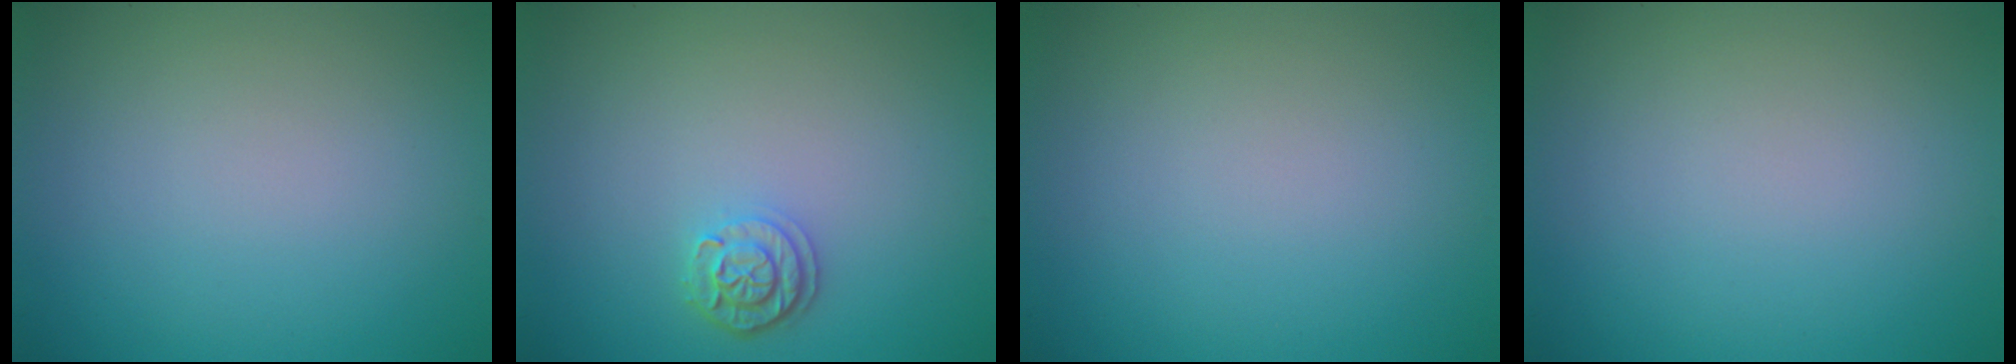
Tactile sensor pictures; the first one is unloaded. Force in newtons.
{"total": 2.1, "press": 1.8, "slide": 0.9}
{"total": 0.0}
{"total": 0.0}